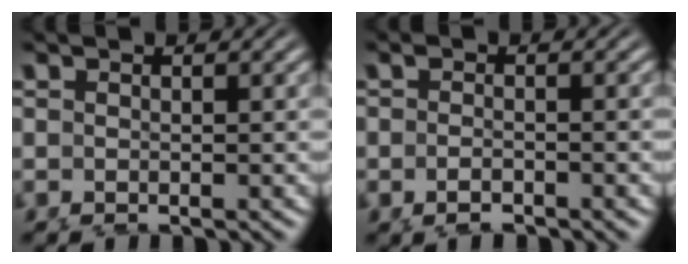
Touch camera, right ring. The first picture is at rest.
{"total": 1.1, "force": [-0.8, 0.0, 0.7], "torque": [-0.010, 0.003, -0.011]}